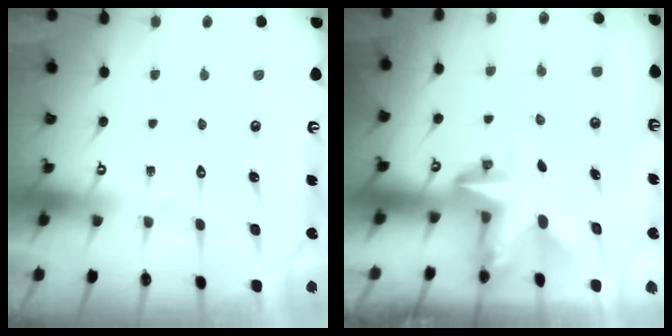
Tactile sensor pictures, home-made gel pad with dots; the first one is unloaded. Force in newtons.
{"total": 3.1, "press": 3.1, "slide": 0.2}